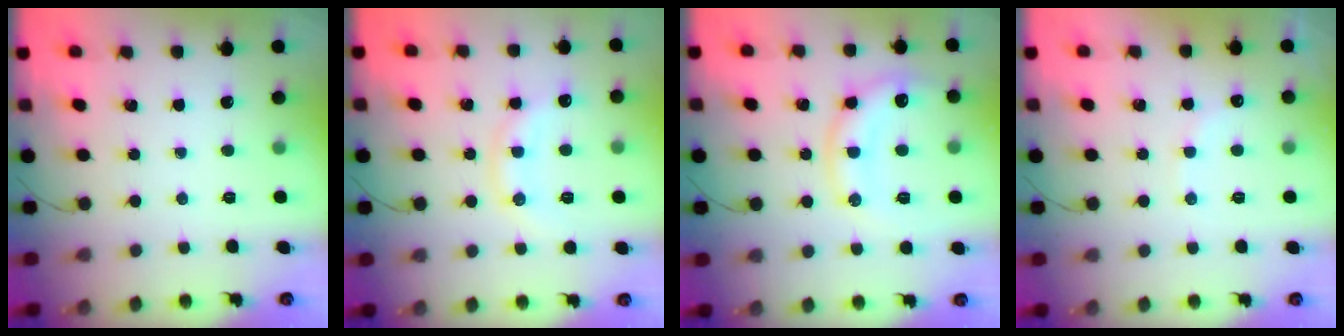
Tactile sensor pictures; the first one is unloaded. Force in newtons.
{"total": 10.8, "press": 10.8, "slide": 0.7}
{"total": 11.9, "press": 11.8, "slide": 1.4}
{"total": 7.2, "press": 7.1, "slide": 1.3}